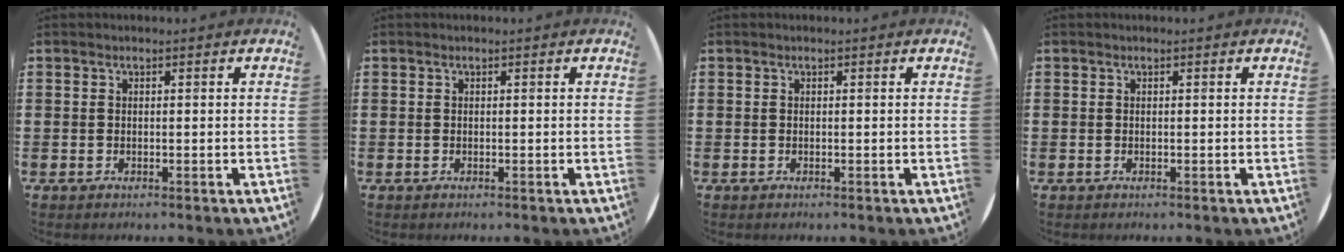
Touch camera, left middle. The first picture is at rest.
{"total": 0.0}
{"total": 0.0}
{"total": 0.0}